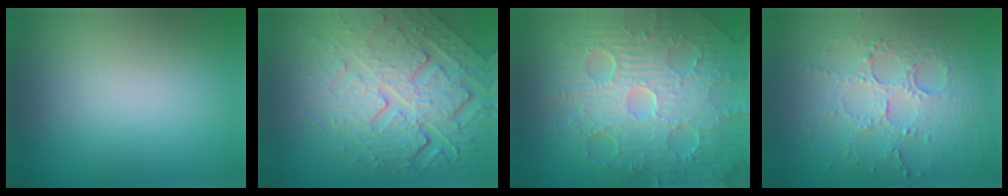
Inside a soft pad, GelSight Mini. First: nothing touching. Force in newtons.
{"total": 8.5, "press": 5.9, "slide": 6.2}
{"total": 11.8, "press": 7.5, "slide": 9.0}
{"total": 5.6, "press": 3.9, "slide": 4.1}